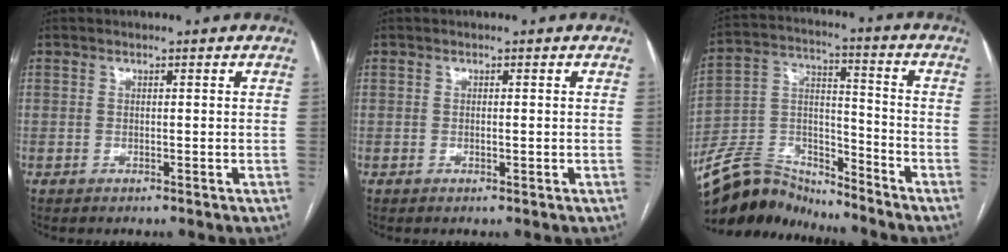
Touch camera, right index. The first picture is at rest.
{"total": 0.6, "force": [-0.1, 0.1, 0.6], "torque": [-0.010, 0.000, 0.001]}
{"total": 12.6, "force": [-12.3, 2.6, 1.1], "torque": [-0.023, 0.047, -0.231]}